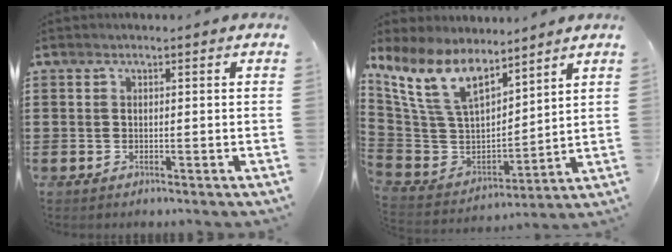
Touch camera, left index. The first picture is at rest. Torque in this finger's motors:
{"motor_torque": [0.09, 0.13, 0.91, 0.21]}